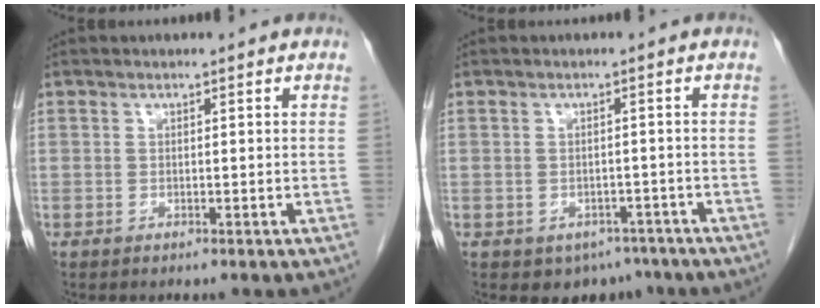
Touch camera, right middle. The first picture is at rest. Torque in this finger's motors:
{"motor_torque": [0.28, -0.49, -0.02, 0.00]}